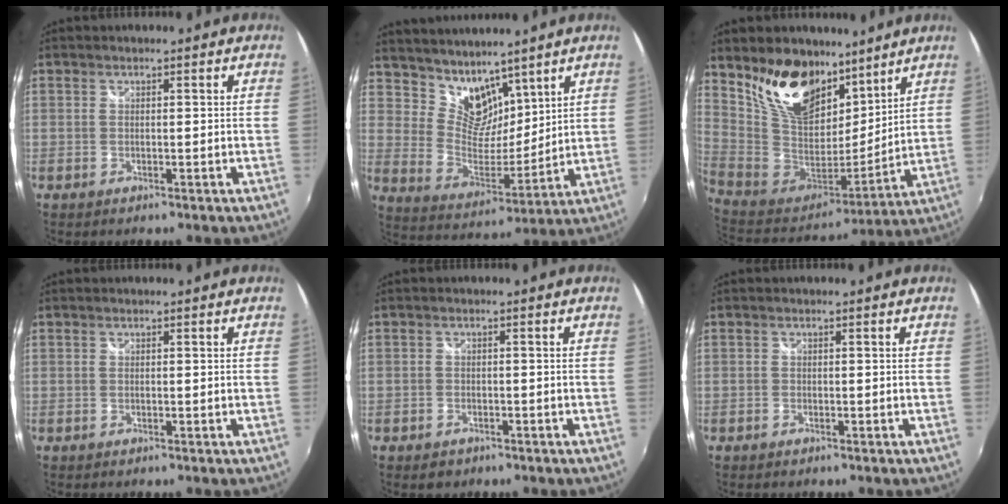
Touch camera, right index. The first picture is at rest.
{"total": 10.3, "force": [8.2, 5.4, 3.1], "torque": [-0.052, -0.002, 0.163]}
{"total": 20.0, "force": [13.3, 11.2, 10.0], "torque": [-0.216, 0.017, 0.260]}
{"total": 0.0}
{"total": 2.6, "force": [-1.6, 1.9, 0.7], "torque": [-0.020, -0.003, -0.023]}
{"total": 0.8, "force": [-0.6, 0.5, 0.1], "torque": [-0.005, -0.003, -0.012]}